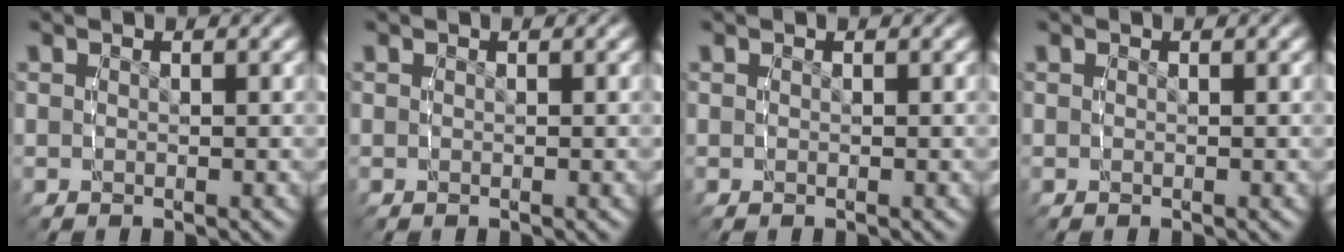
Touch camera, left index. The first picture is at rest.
{"total": 0.0}
{"total": 0.0}
{"total": 0.0}